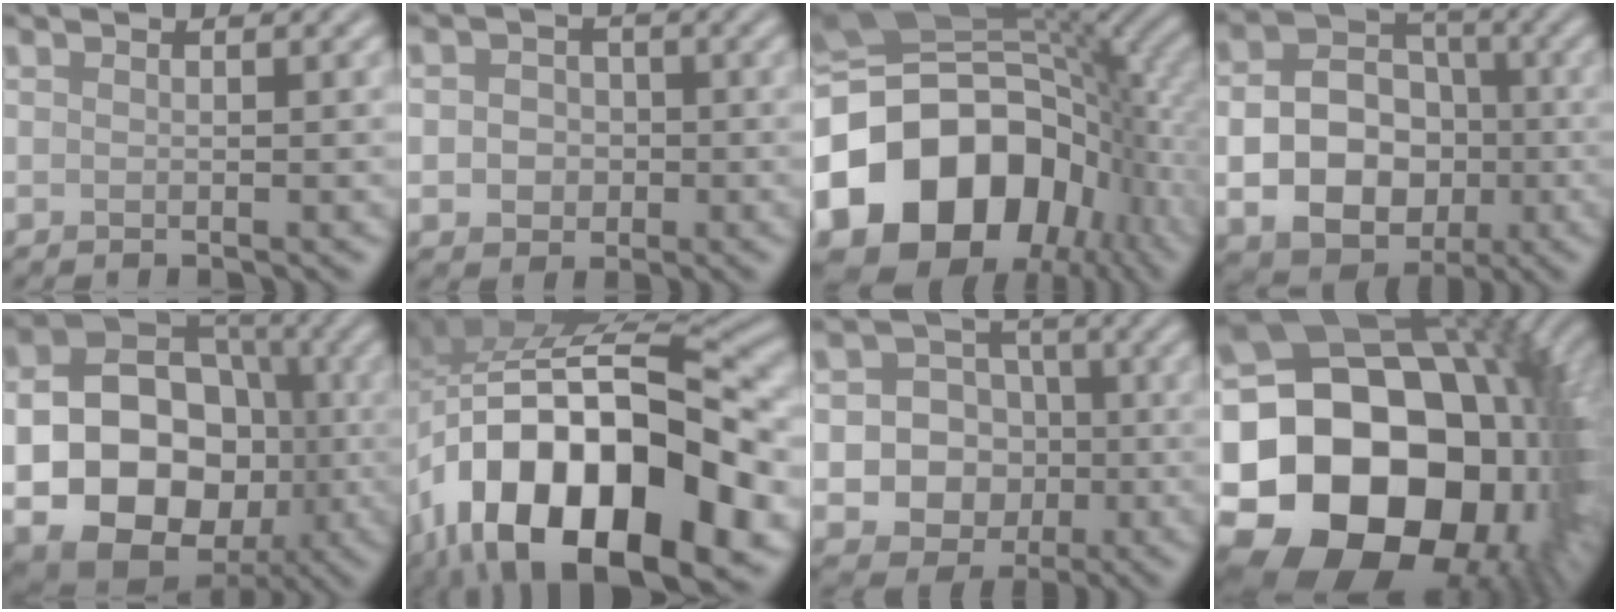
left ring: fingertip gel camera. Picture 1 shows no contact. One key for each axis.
{"total": 3.2, "fx": -0.3, "fy": 2.8, "fz": 1.5, "tx": -0.003, "ty": 0.004, "tz": -0.022}
{"total": 19.2, "fx": -5.1, "fy": 13.7, "fz": 12.4, "tx": -0.237, "ty": -0.005, "tz": -0.095}
{"total": 10.5, "fx": -1.9, "fy": 8.4, "fz": 6.0, "tx": -0.083, "ty": -0.027, "tz": -0.043}
{"total": 17.4, "fx": -3.0, "fy": 14.1, "fz": 9.6, "tx": -0.154, "ty": -0.032, "tz": -0.058}
{"total": 18.4, "fx": -7.3, "fy": 9.2, "fz": 14.2, "tx": -0.239, "ty": 0.007, "tz": -0.115}
{"total": 10.2, "fx": -2.0, "fy": 9.3, "fz": 3.6, "tx": -0.064, "ty": 0.000, "tz": -0.052}
{"total": 22.6, "fx": -4.4, "fy": 16.7, "fz": 14.5, "tx": -0.253, "ty": -0.035, "tz": -0.068}